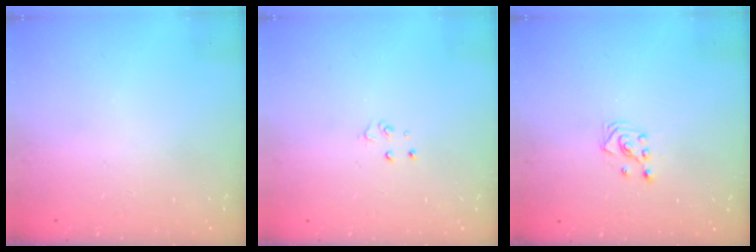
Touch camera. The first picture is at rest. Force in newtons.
{"total": 3.2, "press": 3.2, "slide": 0.3}
{"total": 3.2, "press": 3.2, "slide": 0.4}